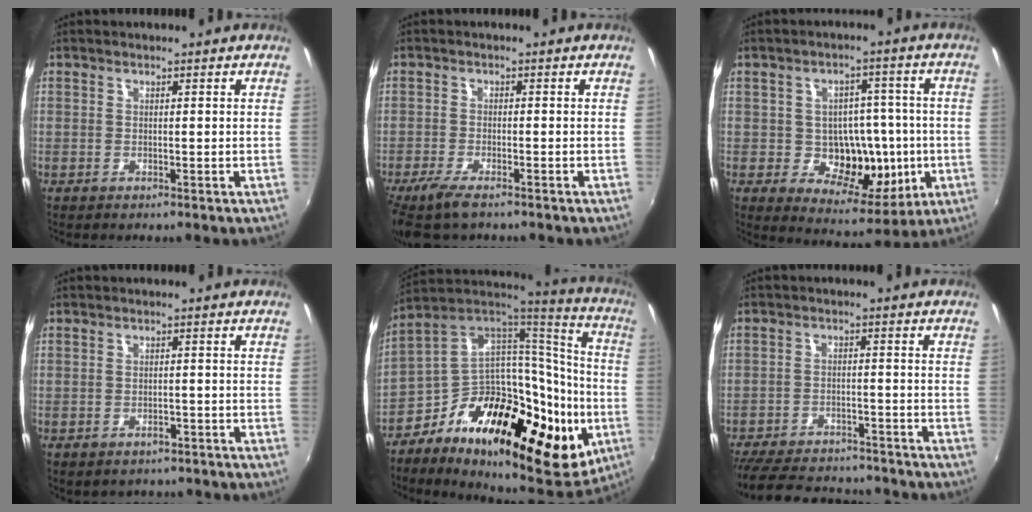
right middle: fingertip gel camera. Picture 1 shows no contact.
{"total": 6.3, "force": [-4.8, 1.5, 3.9], "torque": [-0.100, -0.024, -0.092]}
{"total": 13.1, "force": [-1.9, 10.3, 8.0], "torque": [-0.135, -0.001, -0.015]}
{"total": 3.3, "force": [-2.4, 2.0, 1.0], "torque": [-0.025, -0.009, -0.031]}
{"total": 32.9, "force": [-11.7, 17.4, 25.4], "torque": [-0.395, 0.011, -0.183]}
{"total": 17.9, "force": [-15.4, 6.3, 6.7], "torque": [-0.156, 0.002, -0.218]}